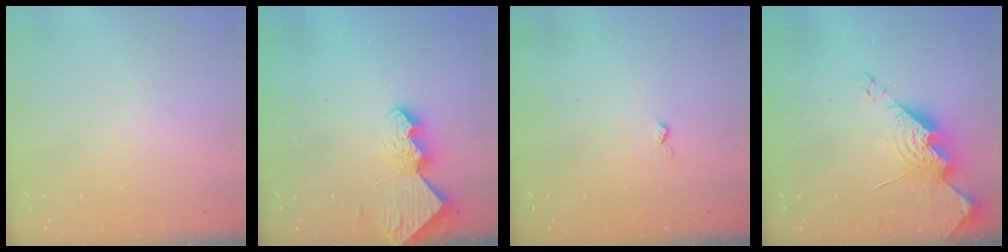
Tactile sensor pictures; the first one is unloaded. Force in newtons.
{"total": 11.5, "press": 11.4, "slide": 1.0}
{"total": 2.2, "press": 2.1, "slide": 0.5}
{"total": 16.0, "press": 16.0, "slide": 1.0}